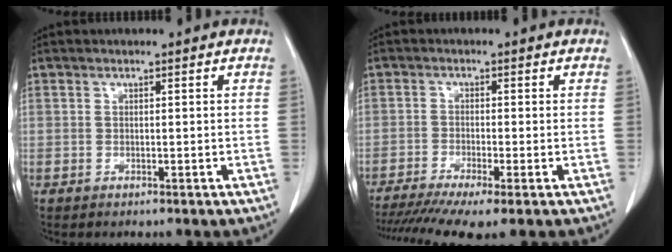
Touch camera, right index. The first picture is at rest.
{"total": 10.0, "force": [-7.1, 1.0, 6.9], "torque": [-0.115, -0.012, -0.119]}